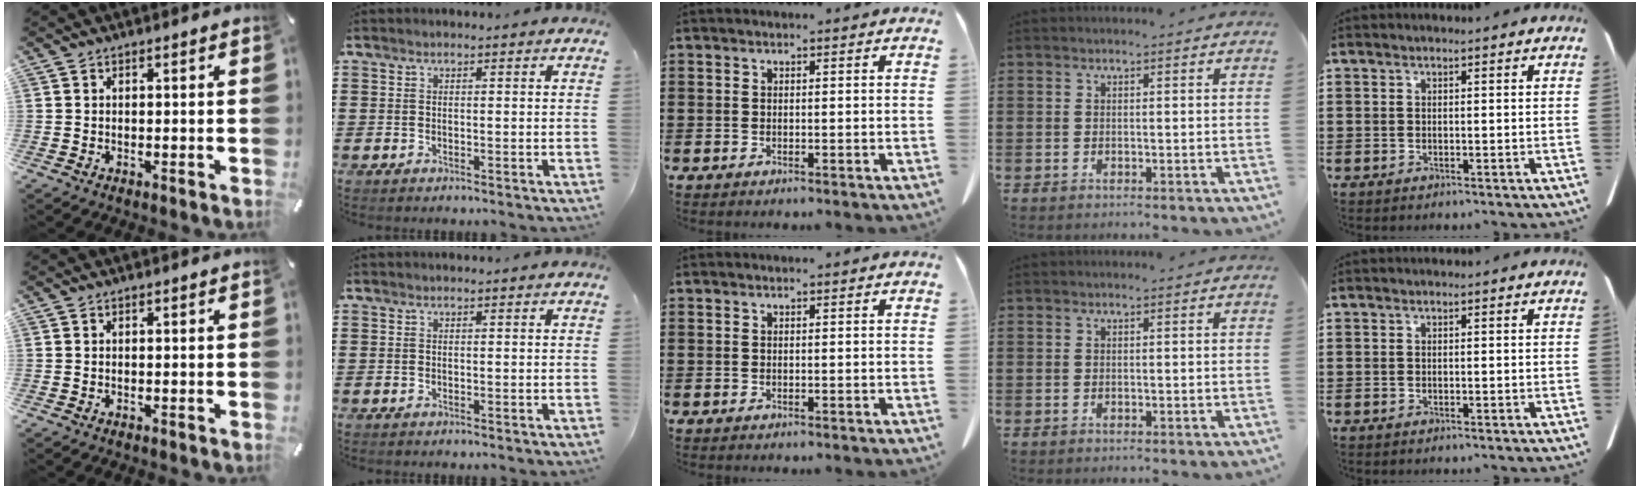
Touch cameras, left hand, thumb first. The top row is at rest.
{}